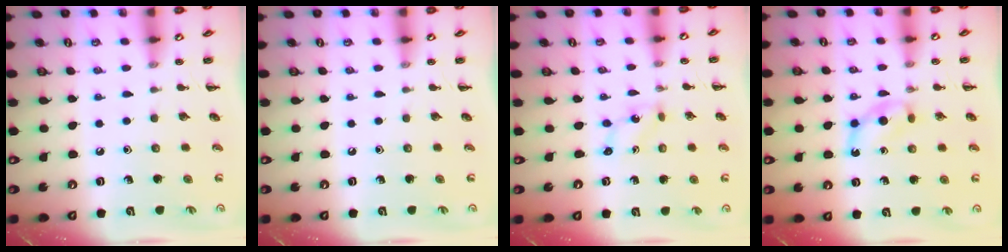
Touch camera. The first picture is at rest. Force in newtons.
{"total": 0.0}
{"total": 0.8, "press": 0.8, "slide": 0.3}
{"total": 4.8, "press": 4.3, "slide": 1.9}